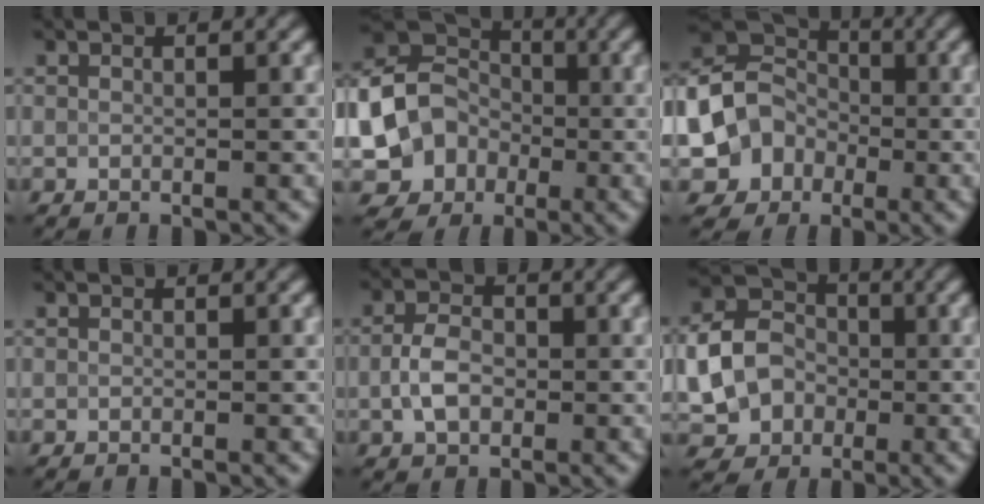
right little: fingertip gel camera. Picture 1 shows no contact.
{"total": 10.9, "force": [-2.9, 9.8, 3.7], "torque": [-0.079, -0.015, -0.070]}
{"total": 7.5, "force": [-2.1, 6.7, 2.6], "torque": [-0.042, 0.000, -0.060]}
{"total": 0.0}
{"total": 2.9, "force": [-0.4, 2.0, 2.1], "torque": [-0.044, 0.002, -0.010]}
{"total": 6.7, "force": [-0.7, 5.7, 3.5], "torque": [-0.072, -0.006, -0.016]}